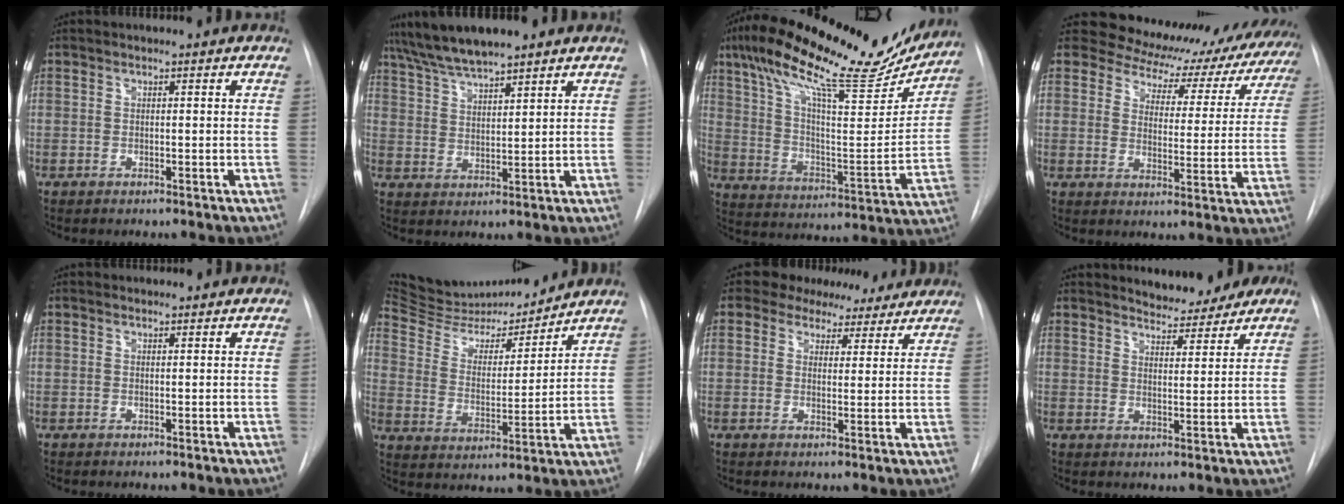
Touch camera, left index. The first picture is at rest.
{"total": 8.3, "force": [7.3, 0.5, 4.0], "torque": [-0.077, 0.030, 0.134]}
{"total": 26.2, "force": [20.7, 5.5, 15.2], "torque": [-0.256, 0.014, 0.305]}
{"total": 19.3, "force": [17.1, 7.5, 4.8], "torque": [-0.051, -0.026, 0.185]}
{"total": 0.7, "force": [0.7, 0.2, -0.1], "torque": [-0.004, 0.012, 0.014]}
{"total": 16.5, "force": [15.5, 2.8, 4.9], "torque": [-0.086, -0.004, 0.260]}
{"total": 8.8, "force": [7.6, 4.2, 1.4], "torque": [0.001, 0.011, 0.085]}
{"total": 7.0, "force": [6.6, 1.9, 1.2], "torque": [-0.018, -0.001, 0.086]}